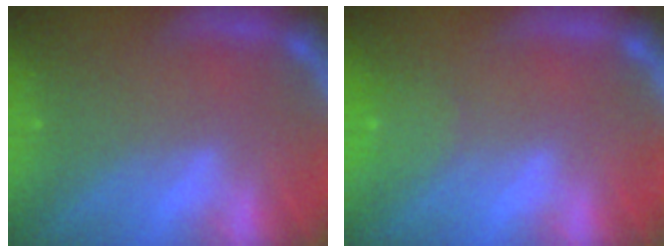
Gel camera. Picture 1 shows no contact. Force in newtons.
{"total": 1.9}